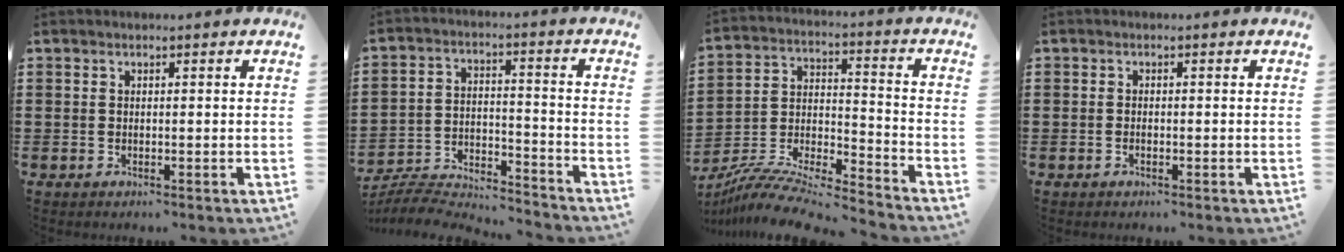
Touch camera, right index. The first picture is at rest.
{"total": 6.4, "force": [-6.2, 1.0, 1.2], "torque": [-0.028, -0.004, -0.127]}
{"total": 9.9, "force": [-9.3, 0.6, 3.3], "torque": [-0.067, 0.005, -0.189]}
{"total": 0.6, "force": [-0.4, 0.1, 0.5], "torque": [-0.011, -0.005, -0.006]}